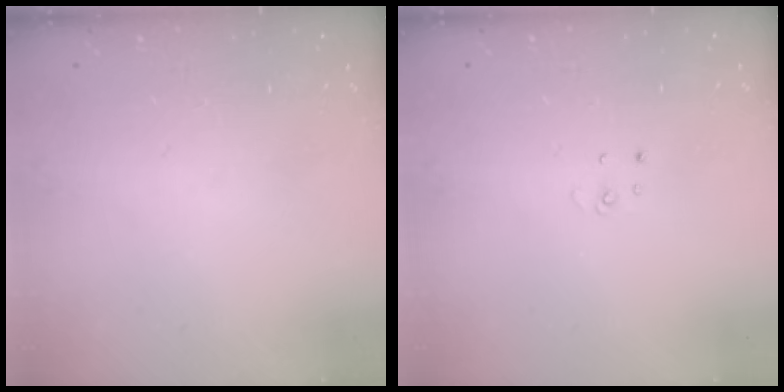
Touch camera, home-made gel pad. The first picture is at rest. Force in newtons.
{"total": 2.7, "press": 2.7, "slide": 0.3}